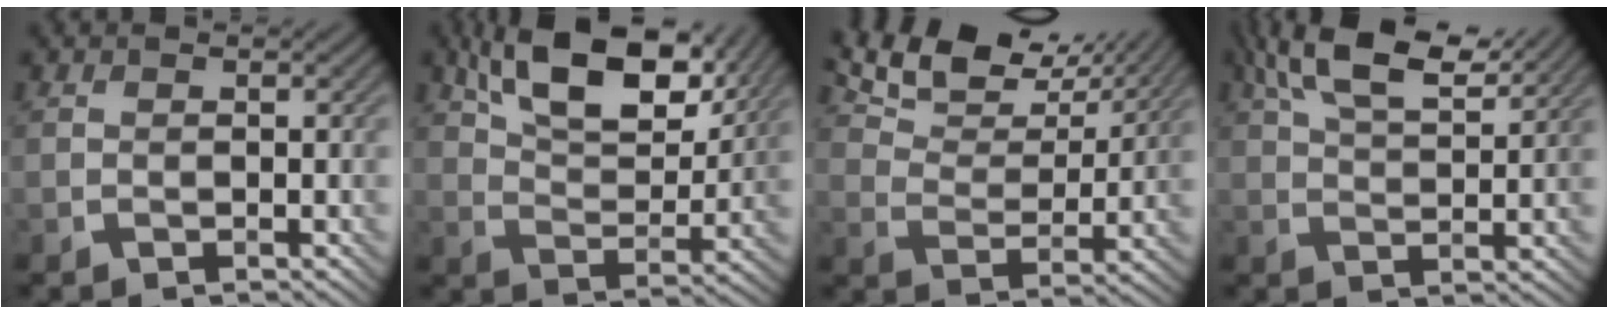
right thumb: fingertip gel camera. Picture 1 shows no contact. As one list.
[{"total": 13.9, "force": [8.3, 6.2, 9.2], "torque": [-0.161, 0.004, 0.136]}, {"total": 13.1, "force": [9.8, 5.2, 7.0], "torque": [-0.157, 0.009, 0.148]}, {"total": 9.8, "force": [6.2, 3.3, 6.8], "torque": [-0.143, 0.017, 0.118]}]